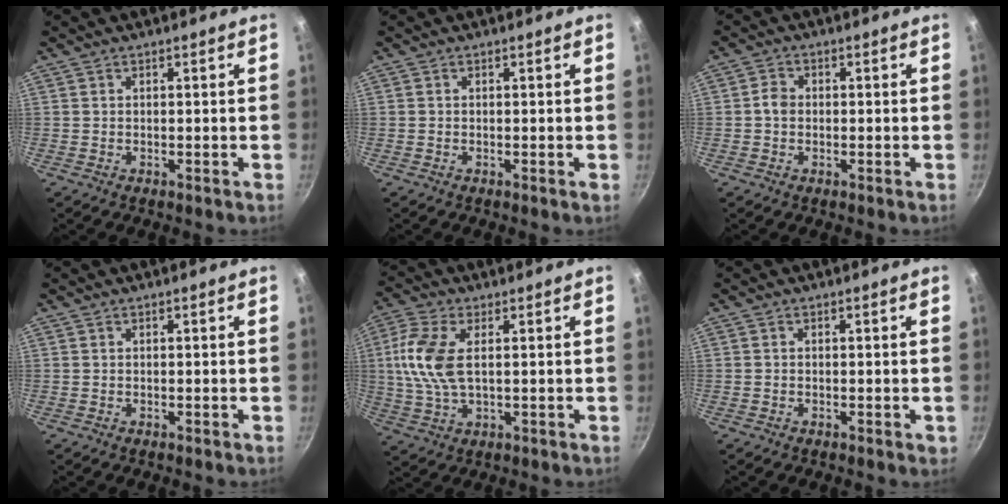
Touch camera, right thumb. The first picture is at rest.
{"total": 0.0}
{"total": 2.7, "force": [-0.2, 2.1, 1.6], "torque": [-0.022, 0.010, -0.007]}
{"total": 0.0}
{"total": 10.3, "force": [1.6, 5.0, 8.9], "torque": [-0.189, 0.006, 0.027]}
{"total": 1.0, "force": [-0.2, 0.6, 0.8], "torque": [-0.008, 0.002, -0.004]}